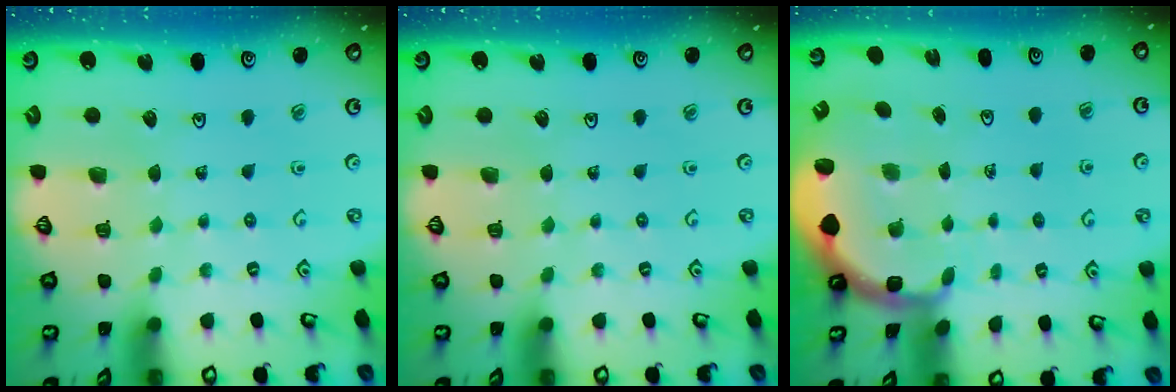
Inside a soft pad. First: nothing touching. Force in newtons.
{"total": 0.0}
{"total": 2.1, "press": 1.9, "slide": 0.8}